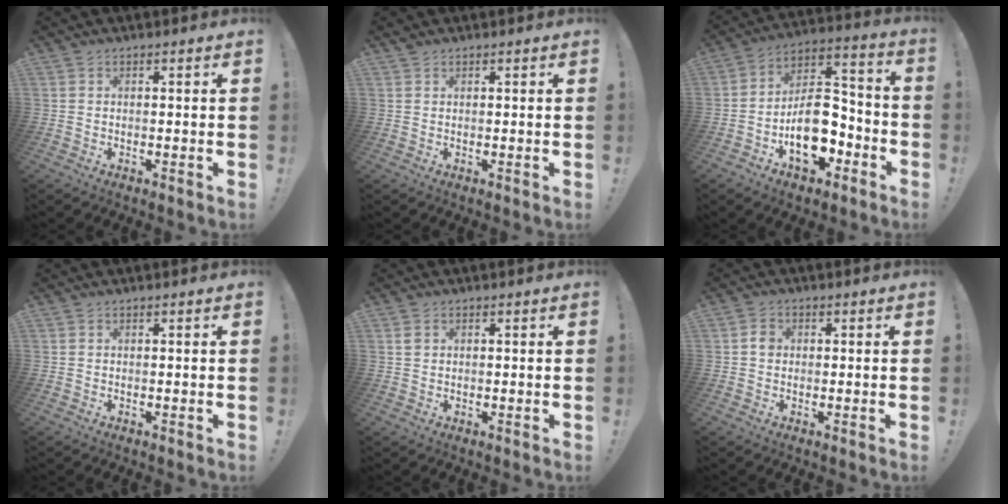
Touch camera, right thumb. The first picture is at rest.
{"total": 0.8, "force": [0.7, 0.3, 0.3], "torque": [-0.006, -0.001, 0.013]}
{"total": 16.1, "force": [-6.7, 10.0, 10.7], "torque": [-0.162, 0.048, -0.104]}
{"total": 0.0}
{"total": 1.2, "force": [0.5, 1.0, 0.3], "torque": [-0.005, 0.003, 0.009]}
{"total": 2.5, "force": [-0.2, 2.1, 1.3], "torque": [-0.016, 0.005, -0.006]}